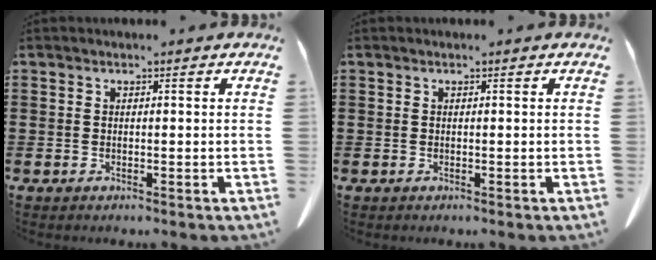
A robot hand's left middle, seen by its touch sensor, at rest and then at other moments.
{"total": 0.0}